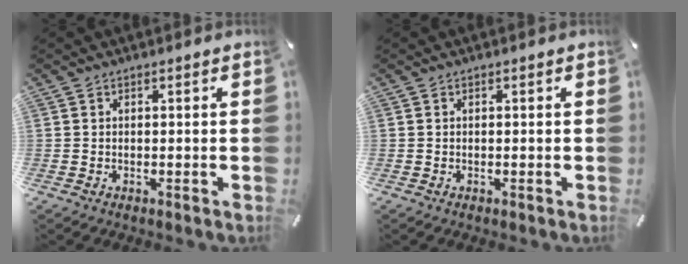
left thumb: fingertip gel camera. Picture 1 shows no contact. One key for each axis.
{"total": 0.0}